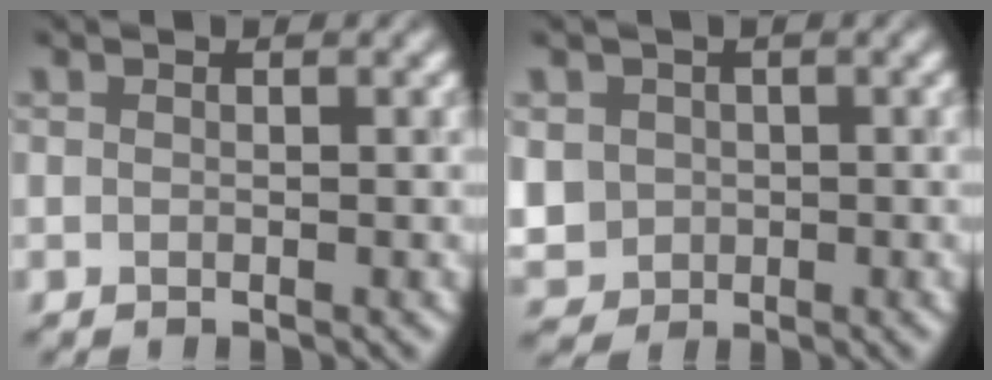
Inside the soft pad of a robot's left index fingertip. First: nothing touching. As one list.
[{"total": 4.3, "force": [-0.3, 4.0, 1.5], "torque": [-0.036, 0.005, -0.014]}]